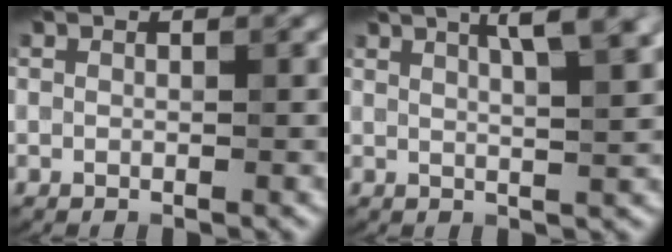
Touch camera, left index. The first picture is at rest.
{"total": 6.2, "force": [3.4, 1.7, 4.9], "torque": [-0.045, 0.027, 0.027]}